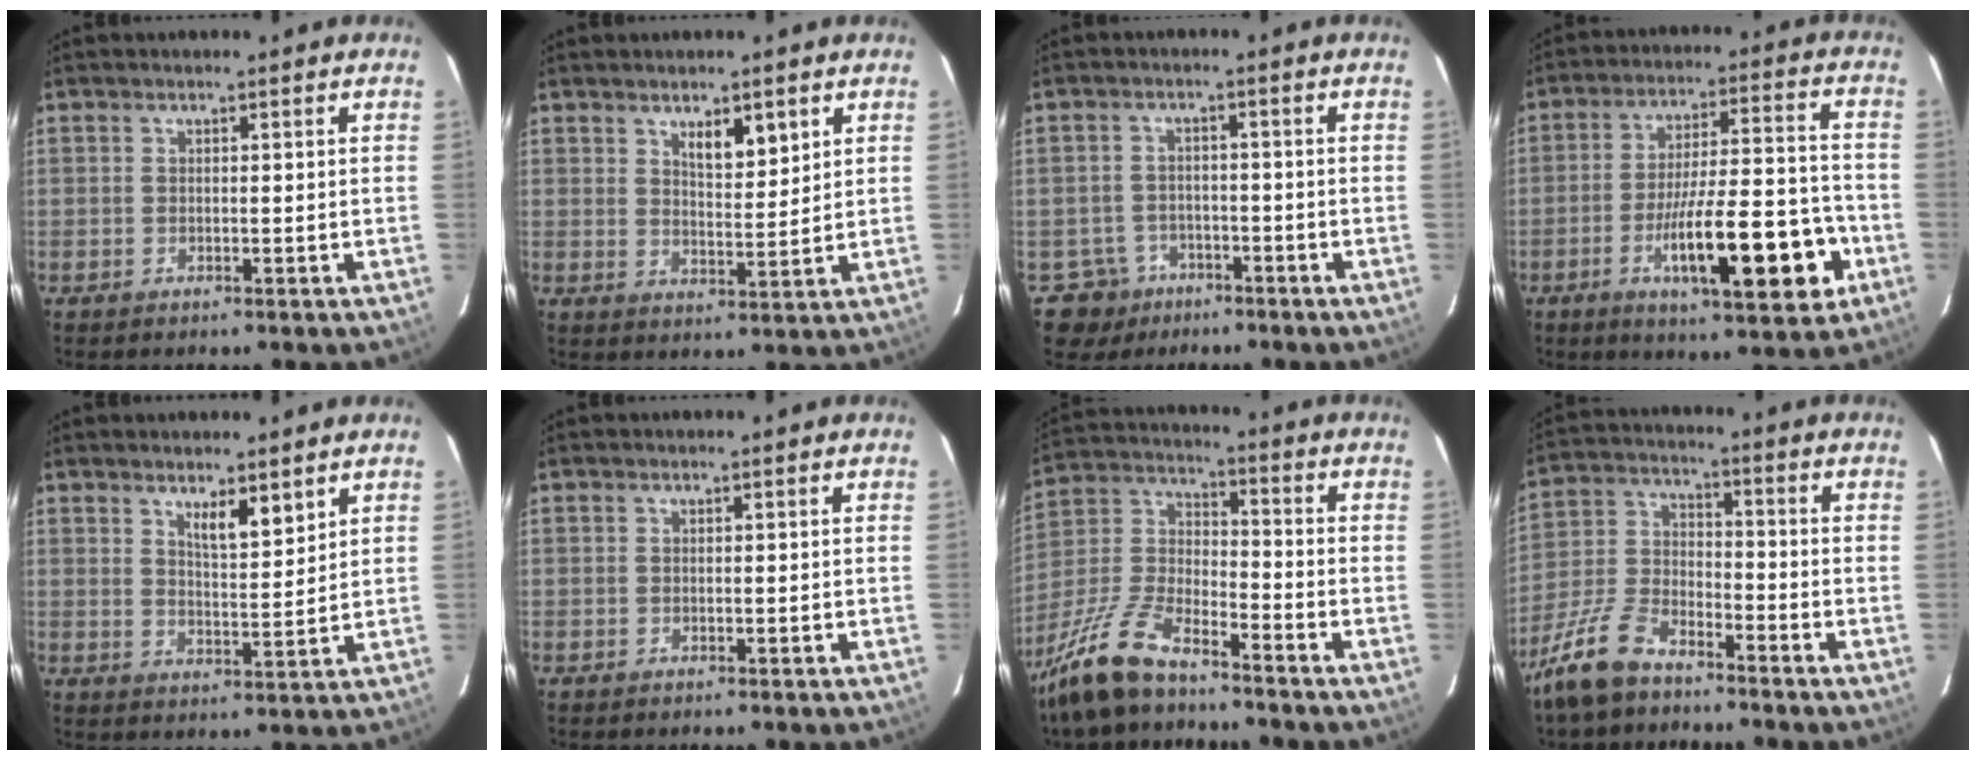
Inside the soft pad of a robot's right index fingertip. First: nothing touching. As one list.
[{"total": 5.0, "force": [2.9, 1.6, 3.7], "torque": [-0.064, -0.002, 0.052]}, {"total": 6.0, "force": [-3.3, 5.0, -0.5], "torque": [0.008, 0.011, -0.047]}, {"total": 16.7, "force": [-6.3, 3.0, 15.1], "torque": [-0.238, 0.005, -0.091]}, {"total": 4.6, "force": [3.2, 0.9, 3.1], "torque": [-0.057, -0.010, 0.059]}, {"total": 0.0}, {"total": 11.9, "force": [-9.4, 3.0, 6.7], "torque": [-0.155, -0.001, -0.182]}, {"total": 9.5, "force": [-7.4, 3.5, 4.6], "torque": [-0.116, -0.005, -0.152]}]